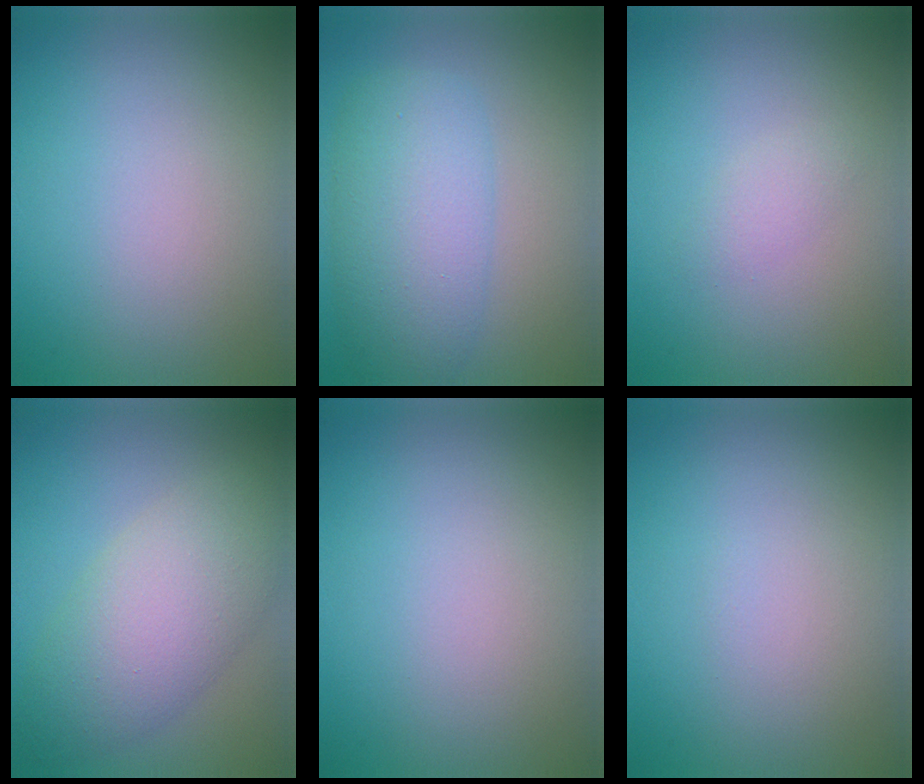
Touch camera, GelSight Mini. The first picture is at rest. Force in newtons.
{"total": 6.5, "press": 6.5, "slide": 0.1}
{"total": 1.2, "press": 1.2, "slide": 0.1}
{"total": 7.2, "press": 7.2, "slide": 0.6}
{"total": 0.0}
{"total": 0.0}